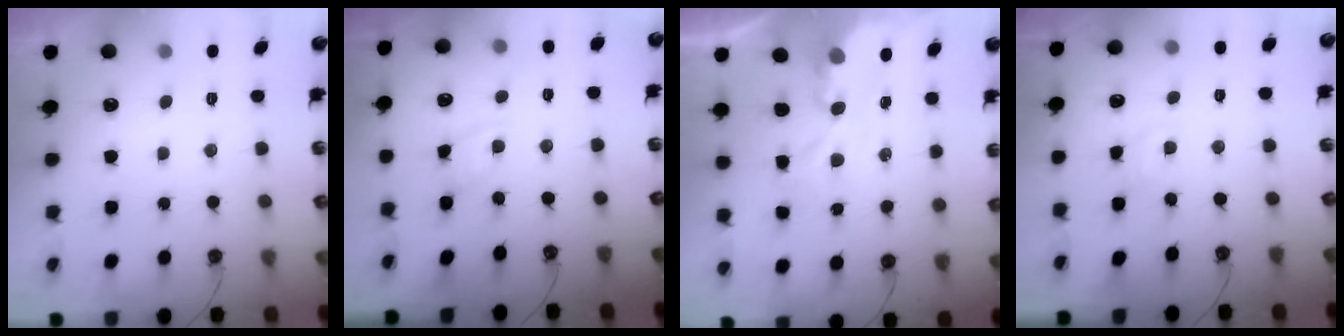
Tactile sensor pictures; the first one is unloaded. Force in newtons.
{"total": 1.7, "press": 1.7, "slide": 0.3}
{"total": 4.0, "press": 4.0, "slide": 0.4}
{"total": 2.6, "press": 2.6, "slide": 0.4}